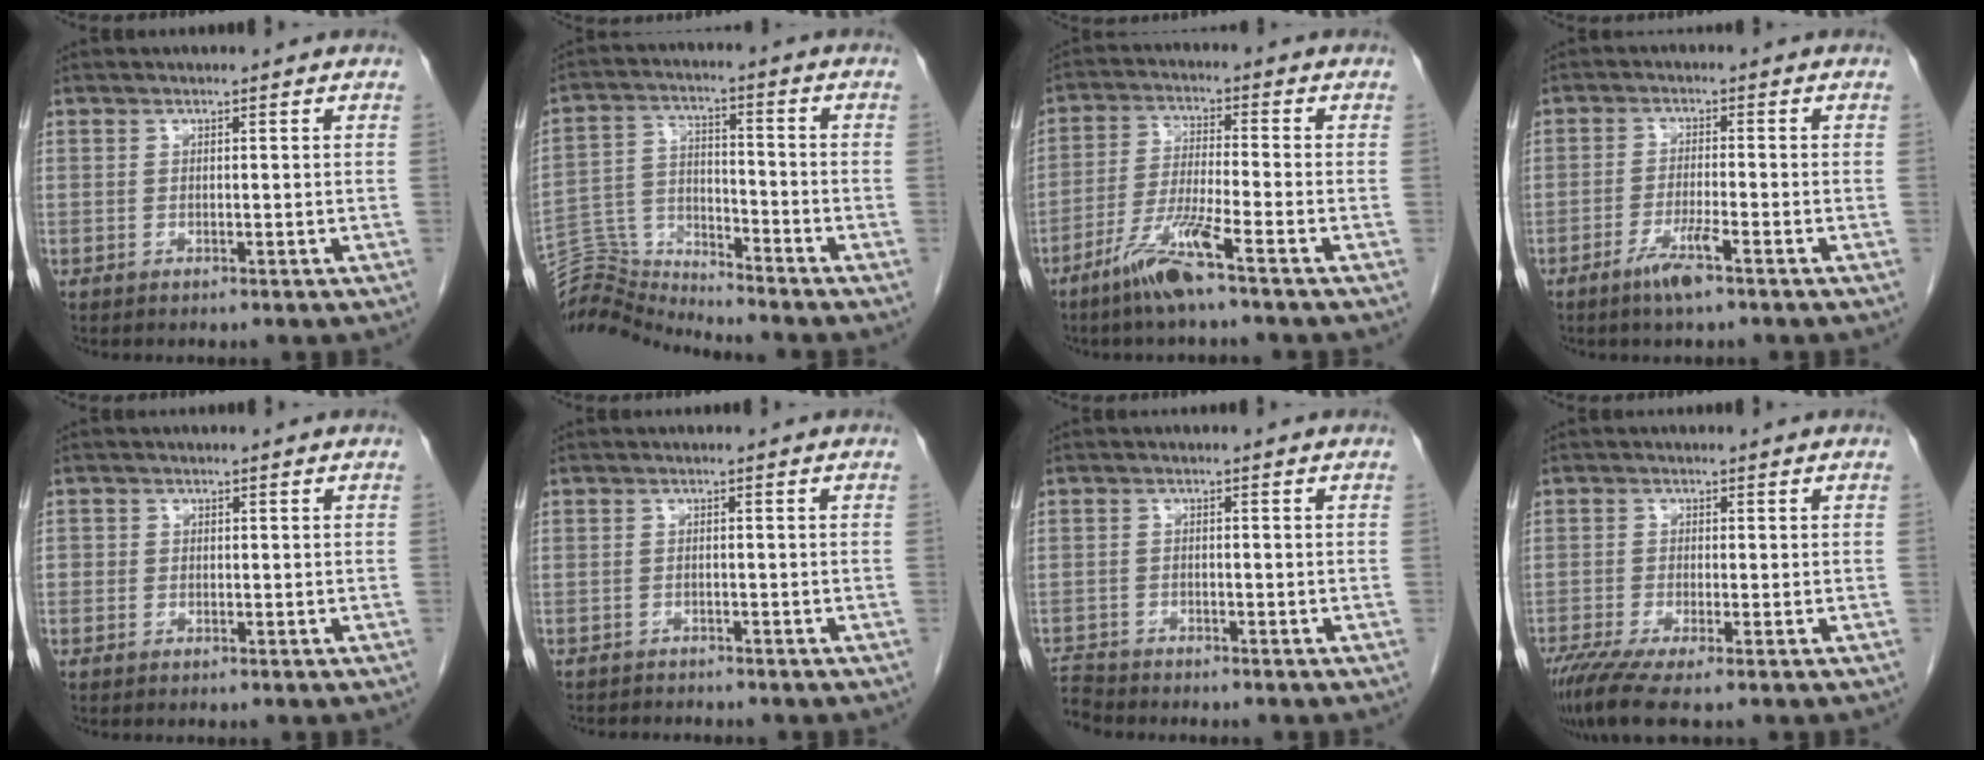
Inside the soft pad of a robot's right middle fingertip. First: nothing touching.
{"total": 9.4, "force": [-9.1, -1.3, -1.7], "torque": [0.019, 0.038, -0.171]}
{"total": 7.8, "force": [-5.1, -0.5, 5.9], "torque": [-0.123, -0.017, -0.104]}
{"total": 4.4, "force": [-2.8, 0.0, 3.4], "torque": [-0.070, -0.008, -0.055]}
{"total": 1.2, "force": [-0.2, 1.2, 0.2], "torque": [0.008, 0.007, -0.006]}
{"total": 2.5, "force": [-2.4, 0.7, 0.1], "torque": [-0.001, -0.007, -0.037]}
{"total": 3.9, "force": [-3.9, 0.3, -0.1], "torque": [0.002, -0.014, -0.073]}
{"total": 5.9, "force": [-4.2, 0.4, 4.2], "torque": [-0.071, -0.015, -0.076]}